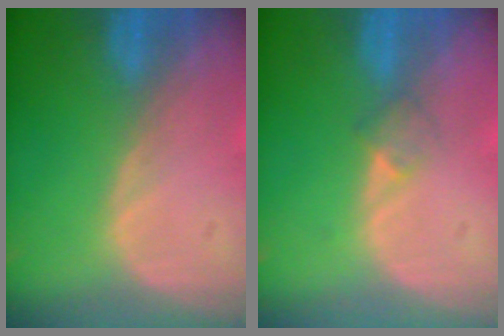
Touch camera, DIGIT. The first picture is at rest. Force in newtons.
{"total": 2.1, "press": 1.8, "slide": 1.0}